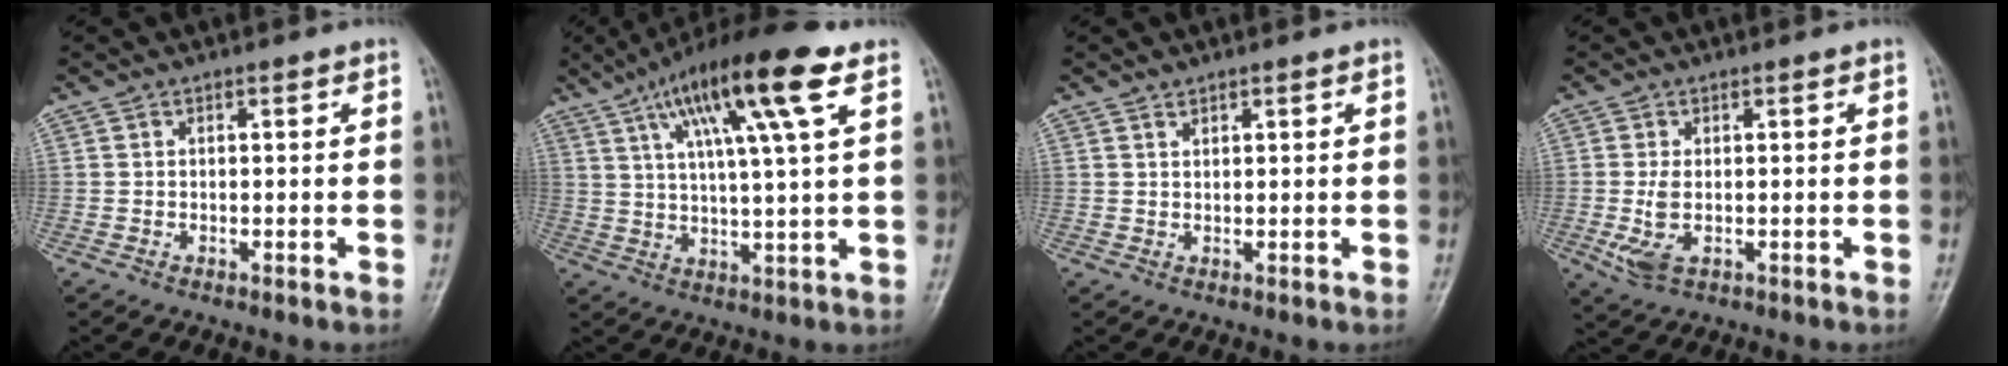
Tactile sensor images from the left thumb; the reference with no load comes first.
{"total": 16.6, "force": [7.7, 2.4, 14.5], "torque": [-0.249, -0.005, 0.126]}
{"total": 0.8, "force": [0.8, 0.3, 0.1], "torque": [0.006, -0.007, 0.012]}
{"total": 4.4, "force": [-0.7, 2.1, 3.8], "torque": [-0.090, -0.005, -0.006]}